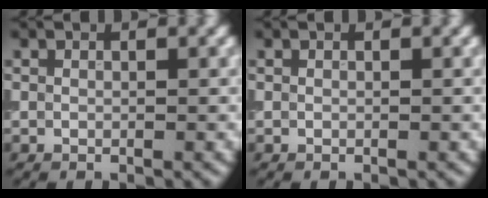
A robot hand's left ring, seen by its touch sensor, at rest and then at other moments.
{"total": 0.0}